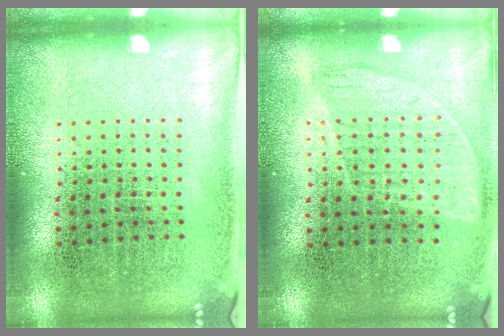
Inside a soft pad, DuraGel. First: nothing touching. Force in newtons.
{"total": 0.9, "press": 0.8, "slide": 0.5}